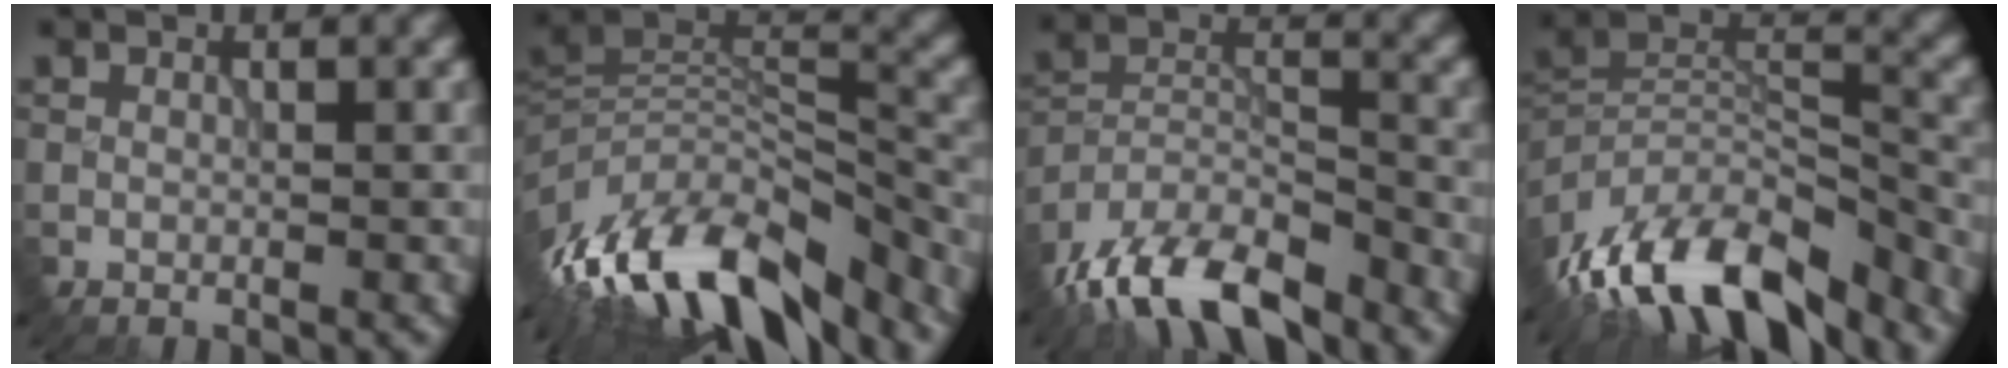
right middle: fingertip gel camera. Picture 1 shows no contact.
{"total": 15.0, "force": [-9.2, 5.7, 10.4], "torque": [-0.208, 0.012, -0.161]}
{"total": 11.3, "force": [-8.7, 3.9, 6.1], "torque": [-0.115, -0.005, -0.166]}
{"total": 14.0, "force": [-9.8, 5.4, 8.3], "torque": [-0.167, 0.021, -0.178]}